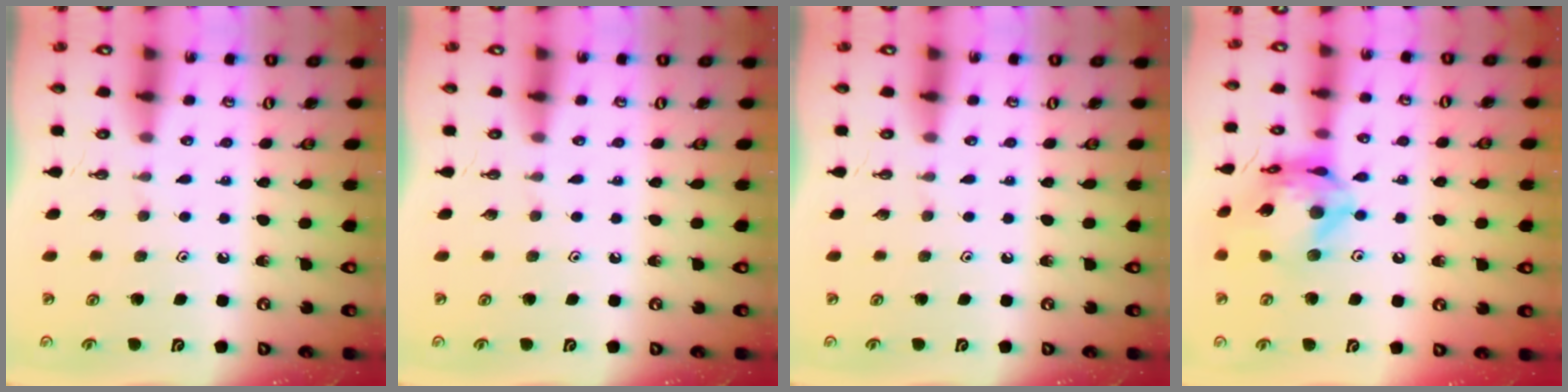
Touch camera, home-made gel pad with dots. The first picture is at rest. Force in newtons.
{"total": 0.0}
{"total": 0.0}
{"total": 16.3, "press": 16.2, "slide": 2.0}